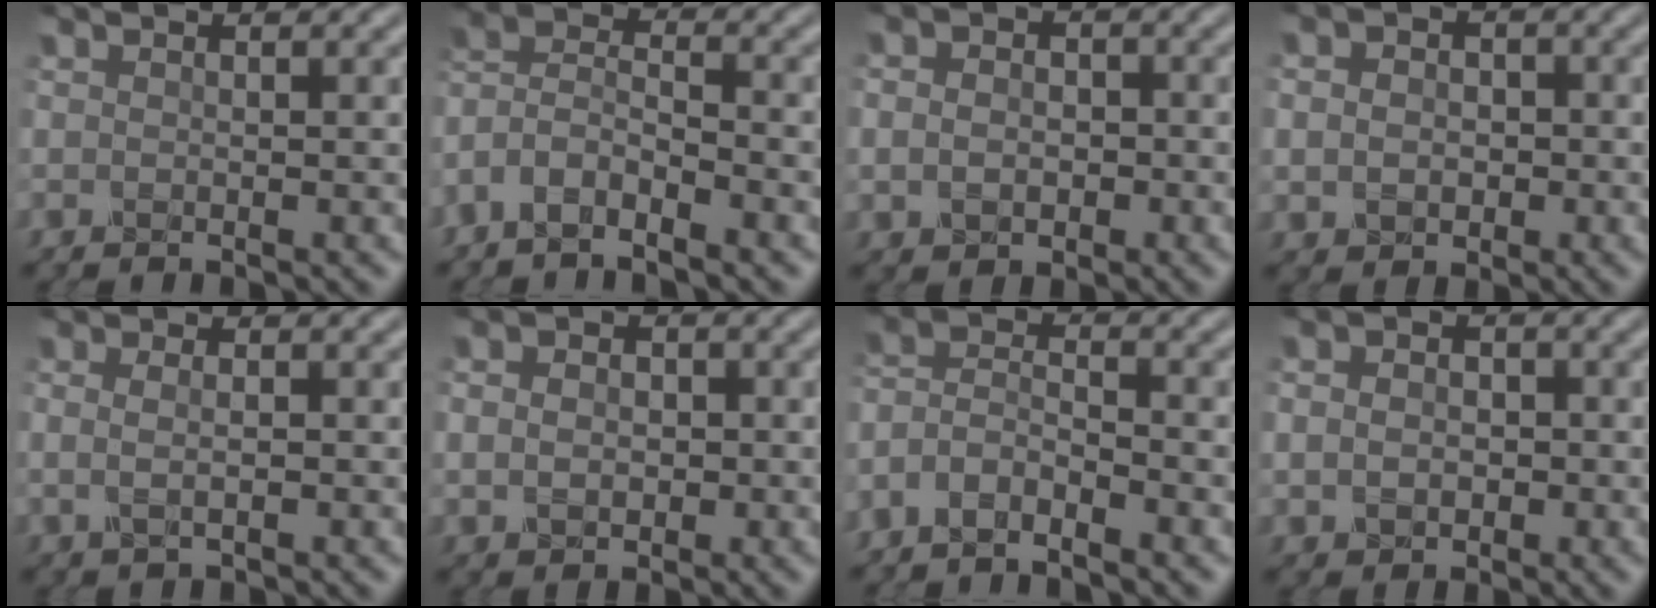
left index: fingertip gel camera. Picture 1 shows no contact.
{"total": 4.8, "force": [-3.4, 2.0, 2.7], "torque": [-0.052, 0.006, -0.079]}
{"total": 2.7, "force": [-0.3, 2.3, 1.4], "torque": [-0.014, 0.004, -0.018]}
{"total": 3.6, "force": [0.2, 3.1, 1.7], "torque": [-0.016, 0.014, -0.020]}
{"total": 2.4, "force": [0.3, 1.4, 2.0], "torque": [-0.024, -0.003, -0.004]}
{"total": 3.0, "force": [0.2, 2.5, 1.7], "torque": [-0.021, 0.011, -0.014]}
{"total": 3.8, "force": [-2.9, 1.5, 2.0], "torque": [-0.039, 0.006, -0.068]}
{"total": 3.2, "force": [0.1, 2.8, 1.7], "torque": [-0.016, 0.010, -0.021]}